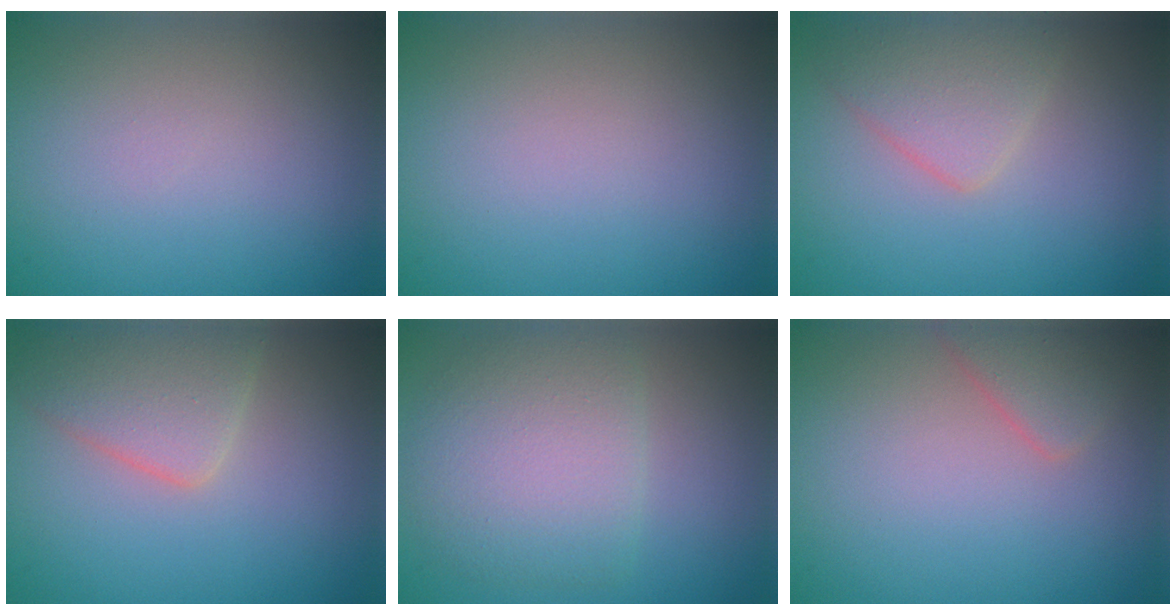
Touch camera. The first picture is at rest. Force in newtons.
{"total": 0.0}
{"total": 3.3, "press": 3.3, "slide": 0.1}
{"total": 4.0, "press": 4.0, "slide": 0.3}
{"total": 5.2, "press": 5.2, "slide": 0.1}
{"total": 1.9, "press": 1.9, "slide": 0.2}